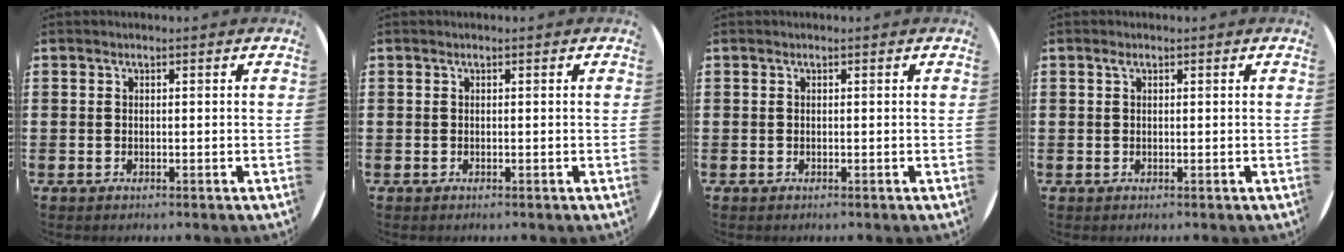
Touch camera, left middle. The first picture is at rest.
{"total": 0.0}
{"total": 0.0}
{"total": 0.5, "force": [0.3, 0.3, 0.3], "torque": [0.000, -0.002, 0.004]}